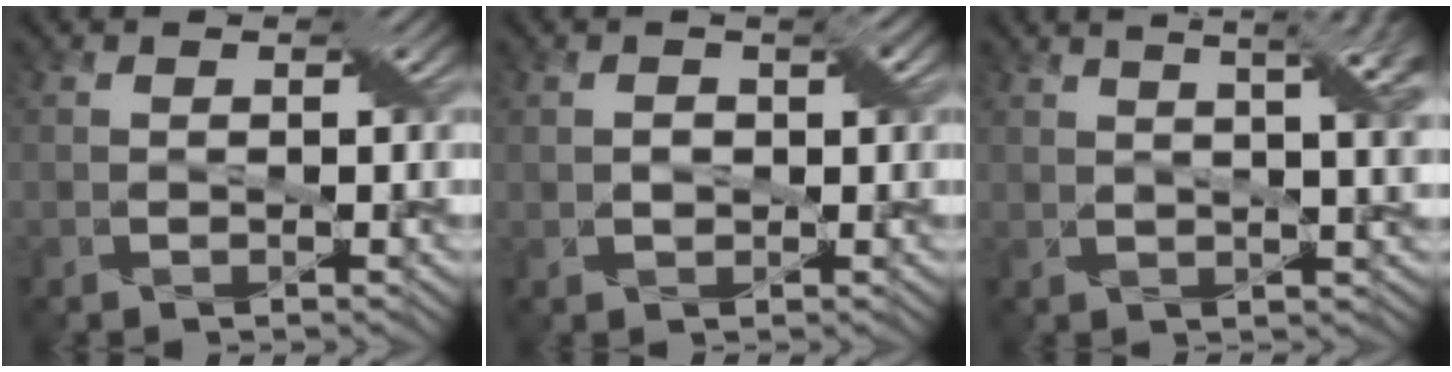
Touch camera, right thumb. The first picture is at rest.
{"total": 2.1, "force": [0.4, 1.2, 1.7], "torque": [-0.030, 0.005, 0.007]}
{"total": 11.0, "force": [5.5, 3.6, 8.9], "torque": [-0.102, 0.048, 0.055]}